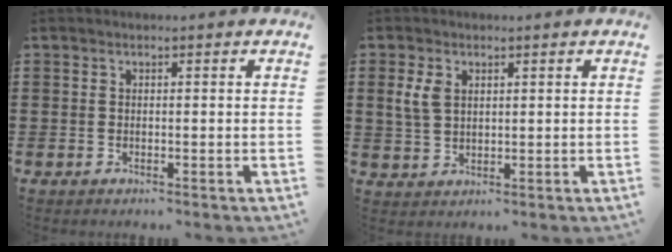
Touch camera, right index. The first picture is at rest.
{"total": 3.8, "force": [1.4, 2.4, 2.6], "torque": [-0.066, 0.006, 0.022]}